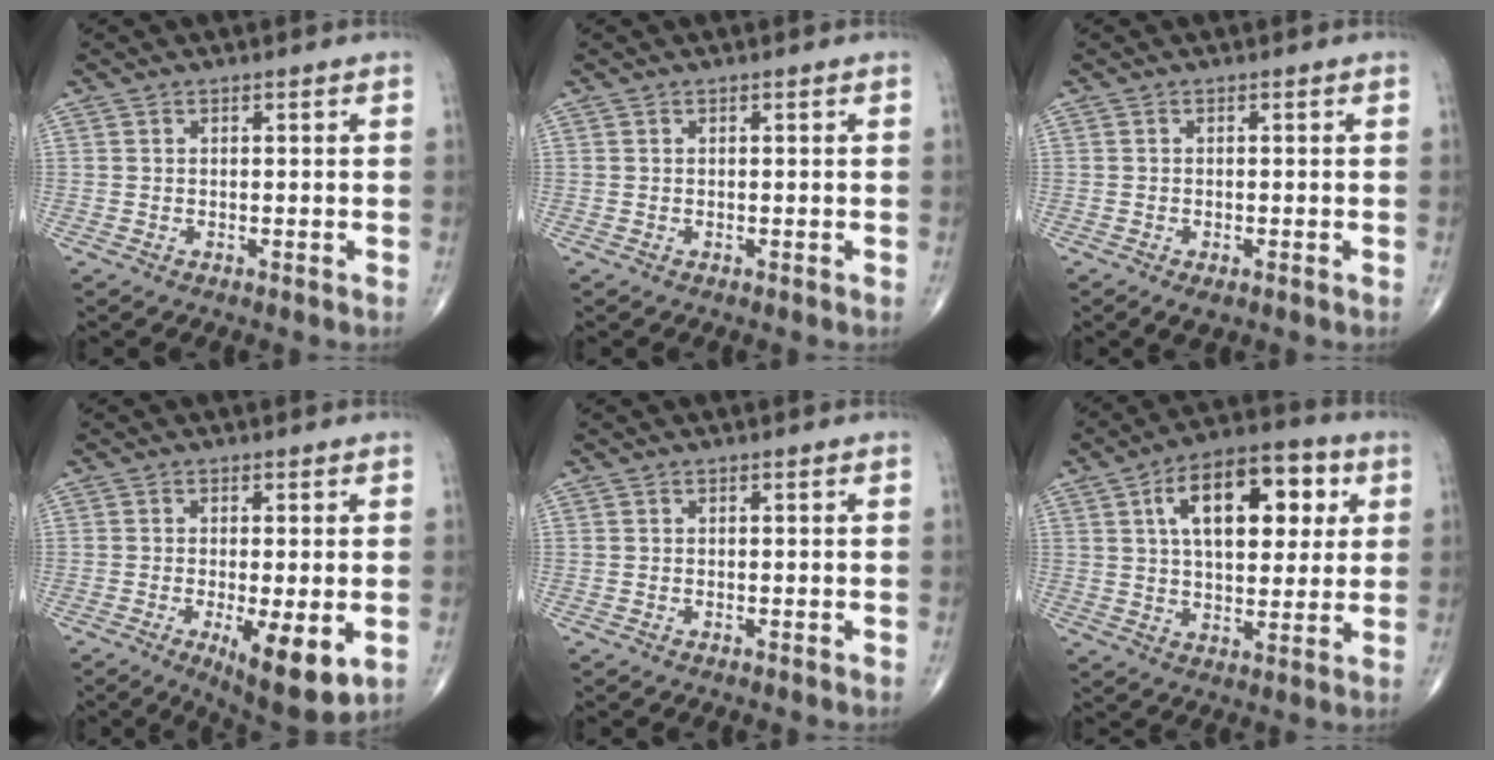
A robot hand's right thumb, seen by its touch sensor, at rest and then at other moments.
{"total": 0.0}
{"total": 2.2, "force": [-1.1, 1.0, 1.7], "torque": [-0.030, -0.001, -0.013]}
{"total": 10.4, "force": [-2.9, 3.1, 9.5], "torque": [-0.144, -0.024, -0.038]}
{"total": 0.0}
{"total": 17.7, "force": [5.4, 9.2, 14.1], "torque": [-0.182, 0.006, 0.079]}